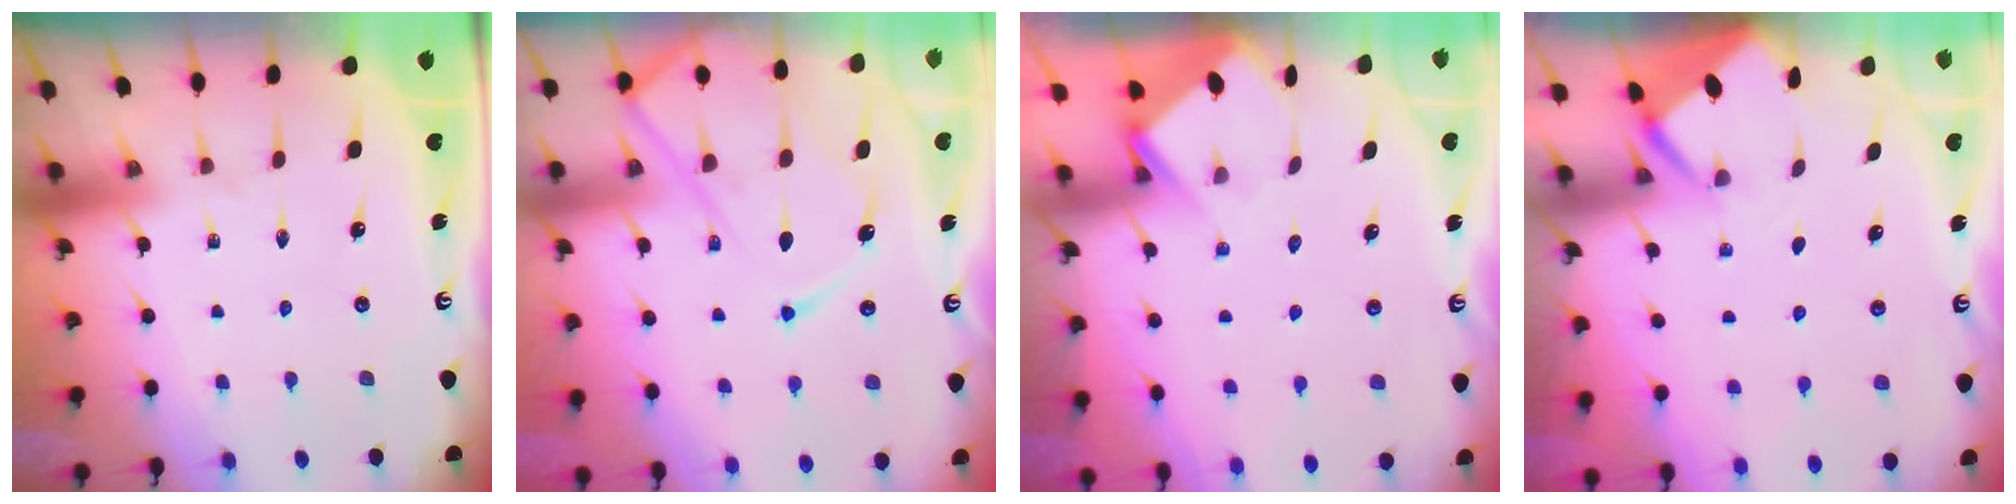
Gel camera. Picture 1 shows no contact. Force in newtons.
{"total": 15.5, "press": 15.4, "slide": 1.5}
{"total": 3.9, "press": 3.9, "slide": 0.3}
{"total": 2.6, "press": 2.6, "slide": 0.0}